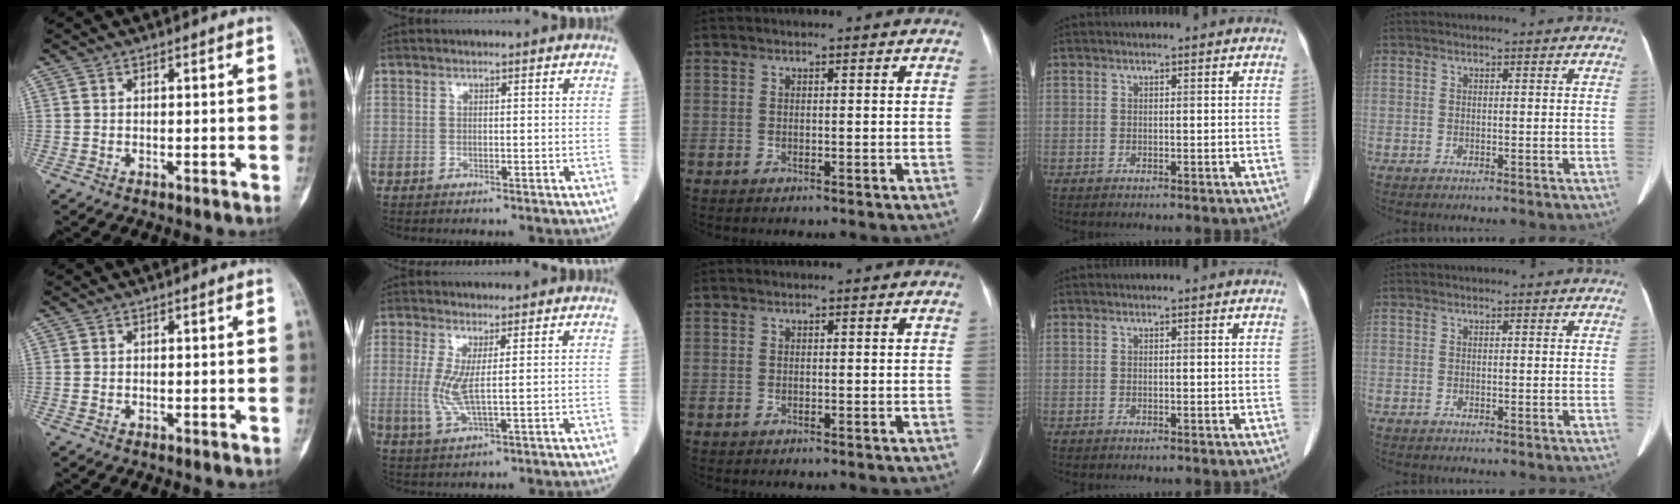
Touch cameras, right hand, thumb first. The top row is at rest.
{"index": {"total": 4.7, "force": [0.4, 0.4, 4.6], "torque": [-0.111, -0.013, 0.010]}}